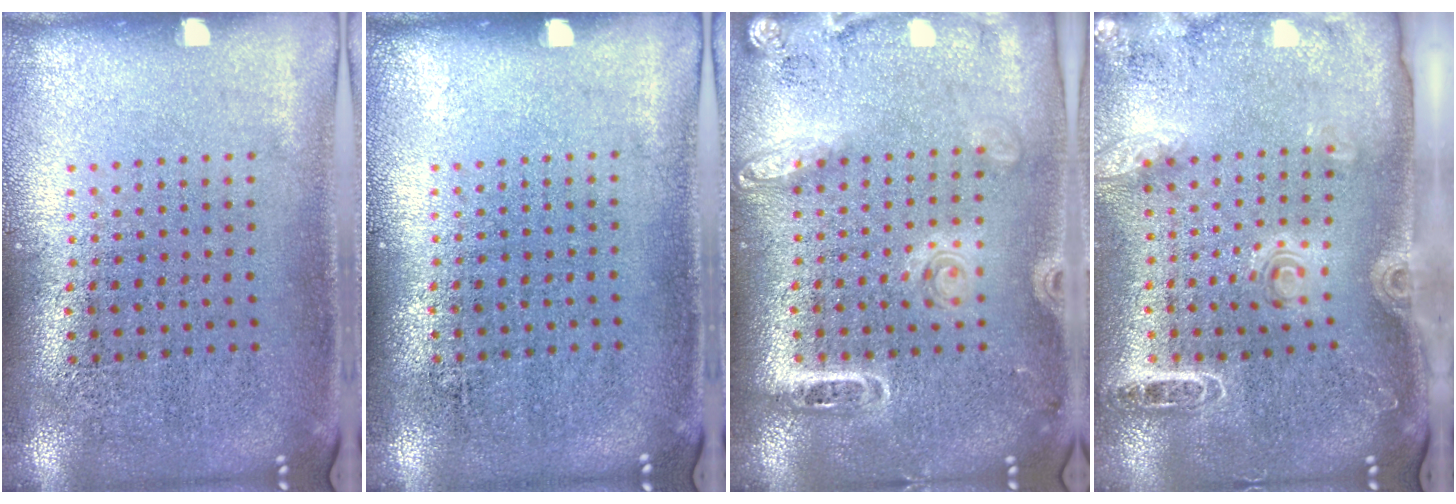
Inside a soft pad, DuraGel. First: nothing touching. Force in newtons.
{"total": 0.0}
{"total": 1.8, "press": 1.7, "slide": 0.7}
{"total": 1.9, "press": 1.9, "slide": 0.3}